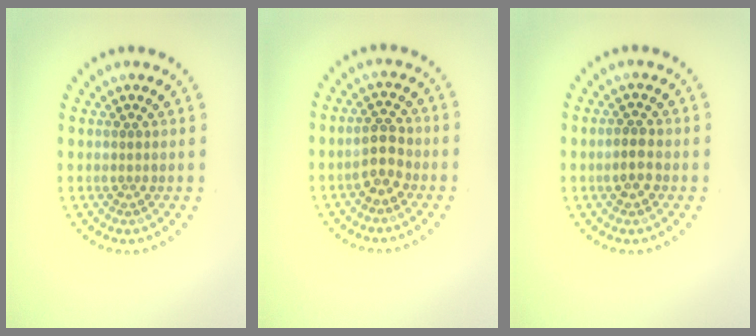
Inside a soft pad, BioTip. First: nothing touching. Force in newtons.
{"total": 2.8, "press": 2.7, "slide": 0.7}
{"total": 1.9, "press": 1.8, "slide": 0.4}